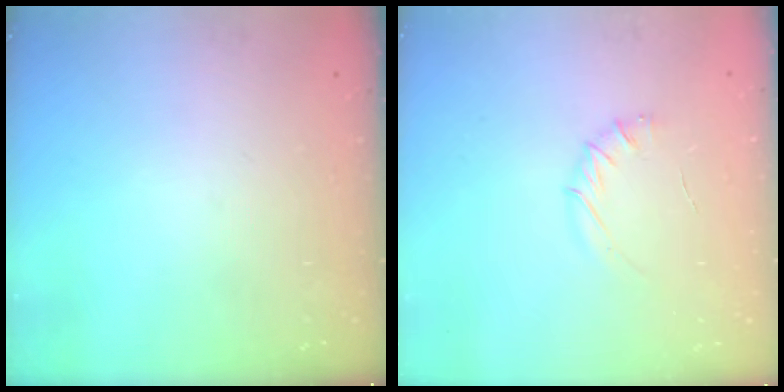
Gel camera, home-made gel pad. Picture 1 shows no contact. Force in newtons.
{"total": 3.9, "press": 3.8, "slide": 1.1}